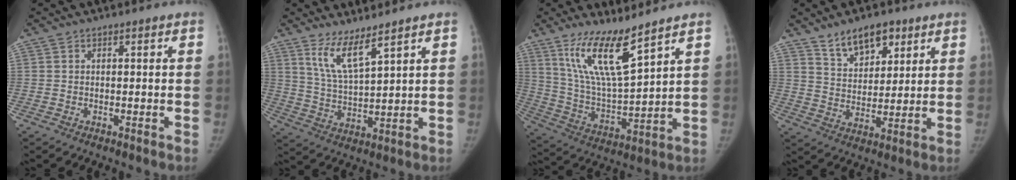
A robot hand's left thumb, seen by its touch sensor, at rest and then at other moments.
{"total": 7.0, "force": [5.2, 1.0, 4.6], "torque": [-0.089, -0.048, 0.111]}
{"total": 14.2, "force": [9.4, 2.6, 10.3], "torque": [-0.181, -0.064, 0.197]}
{"total": 9.8, "force": [6.4, 5.3, 5.3], "torque": [-0.057, -0.038, 0.115]}